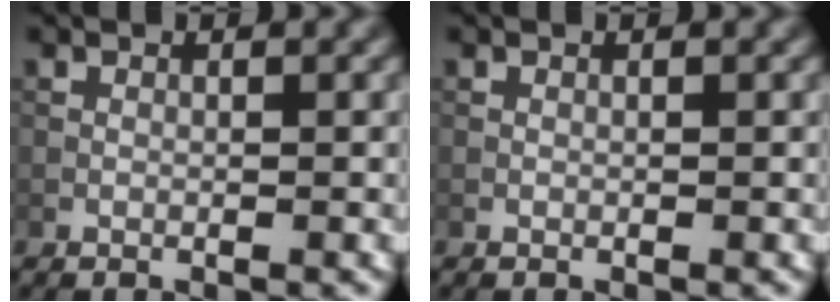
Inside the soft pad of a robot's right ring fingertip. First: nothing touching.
{"total": 0.0}